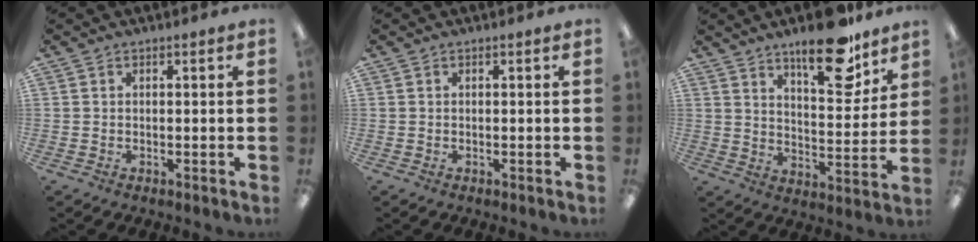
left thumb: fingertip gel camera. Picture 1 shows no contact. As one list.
[{"total": 0.0}, {"total": 16.2, "force": [11.8, 5.6, 9.5], "torque": [-0.128, -0.072, 0.195]}]